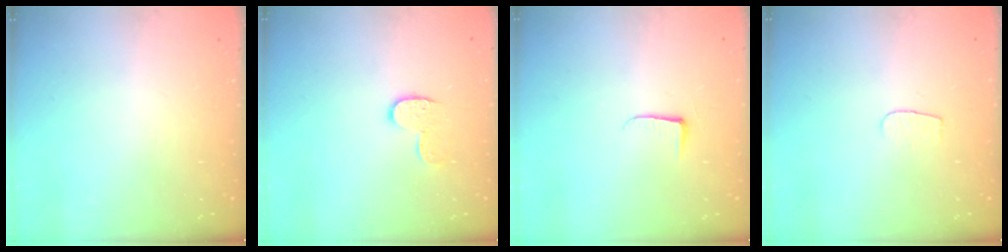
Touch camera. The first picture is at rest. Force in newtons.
{"total": 8.1, "press": 8.1, "slide": 0.4}
{"total": 4.0, "press": 4.0, "slide": 0.5}
{"total": 3.7, "press": 3.7, "slide": 0.4}